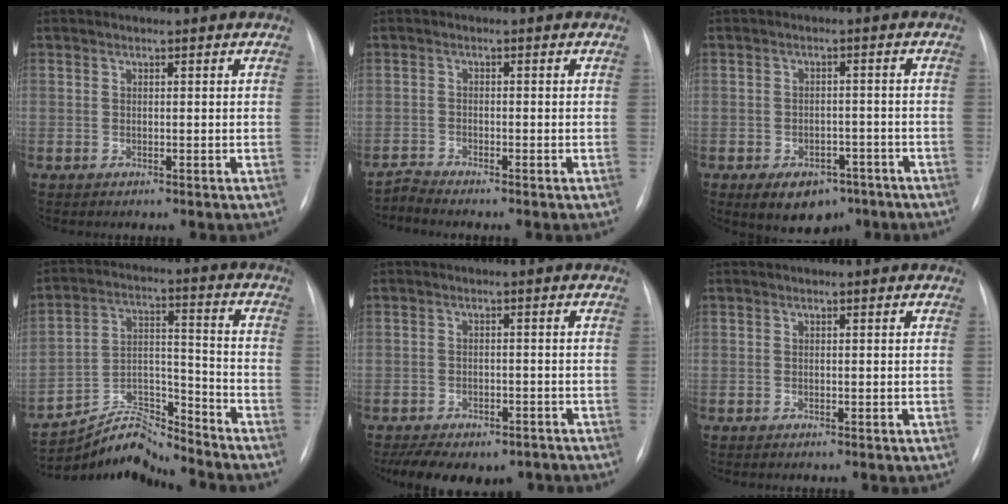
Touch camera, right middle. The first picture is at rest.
{"total": 1.8, "force": [-1.6, -0.7, -0.4], "torque": [0.014, -0.011, -0.031]}
{"total": 8.2, "force": [-5.2, 5.0, 3.9], "torque": [-0.053, 0.012, -0.065]}
{"total": 9.7, "force": [-9.7, -0.1, -0.2], "torque": [-0.003, 0.049, -0.175]}
{"total": 13.3, "force": [-10.0, 6.7, 5.8], "torque": [-0.113, 0.008, -0.125]}
{"total": 0.0}